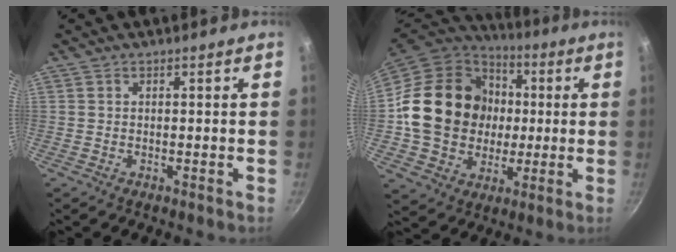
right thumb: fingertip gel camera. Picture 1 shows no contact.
{"total": 22.8, "force": [0.8, 19.4, 12.0], "torque": [-0.187, 0.027, 0.020]}